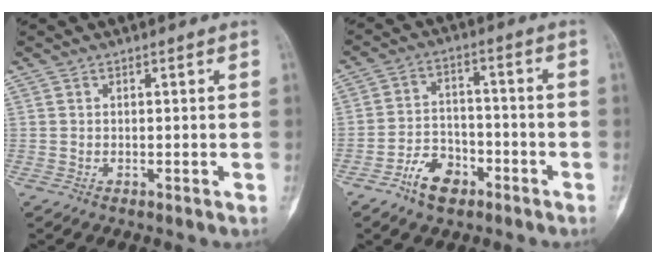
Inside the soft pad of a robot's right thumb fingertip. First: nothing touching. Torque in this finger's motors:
{"motor_torque": [-0.24, -0.06, 0.05, -0.21, 0.02]}